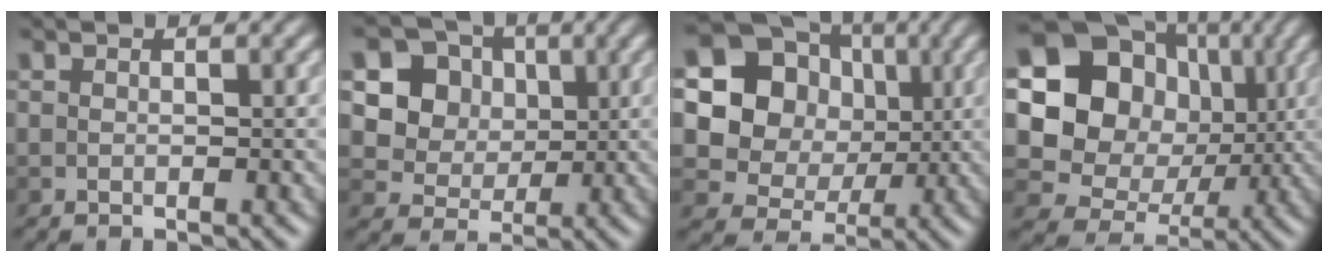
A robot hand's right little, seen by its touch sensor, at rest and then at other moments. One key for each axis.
{"total": 6.8, "fx": 2.0, "fy": 5.8, "fz": 2.9, "tx": -0.069, "ty": 0.001, "tz": 0.032}
{"total": 12.5, "fx": 3.0, "fy": 11.0, "fz": 5.3, "tx": -0.131, "ty": 0.022, "tz": 0.061}
{"total": 14.5, "fx": 2.8, "fy": 12.4, "fz": 7.0, "tx": -0.151, "ty": 0.026, "tz": 0.047}